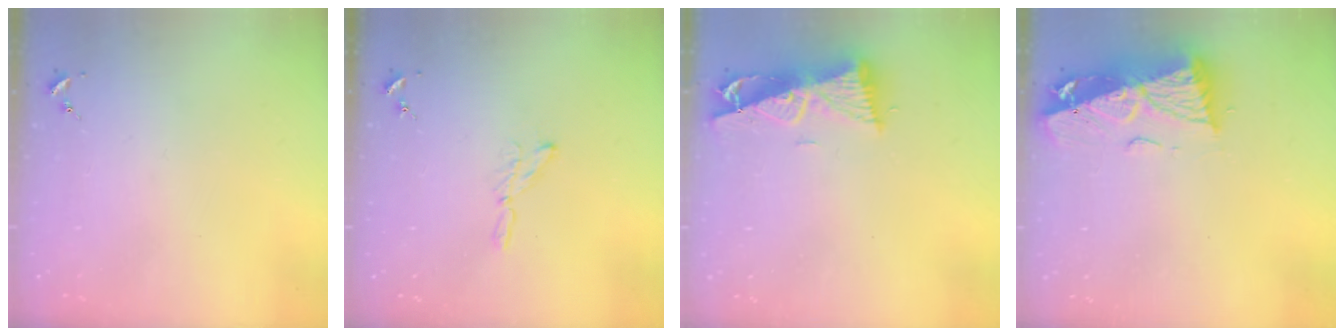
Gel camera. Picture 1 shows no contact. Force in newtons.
{"total": 3.8, "press": 3.8, "slide": 0.4}
{"total": 9.5, "press": 9.5, "slide": 0.9}
{"total": 11.7, "press": 11.6, "slide": 1.2}